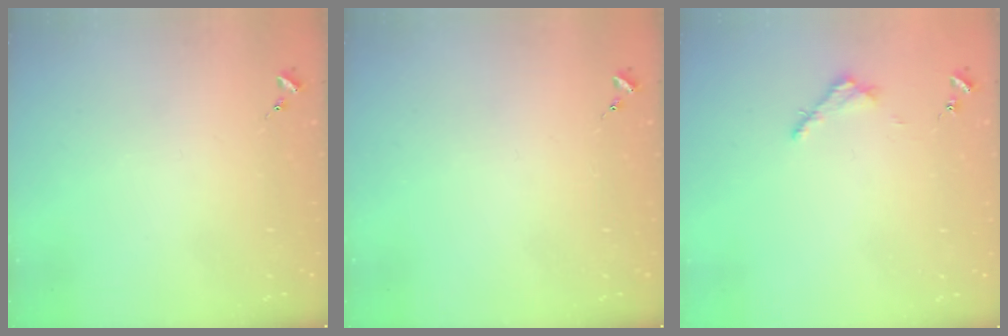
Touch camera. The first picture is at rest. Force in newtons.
{"total": 0.0}
{"total": 3.2, "press": 3.2, "slide": 0.4}